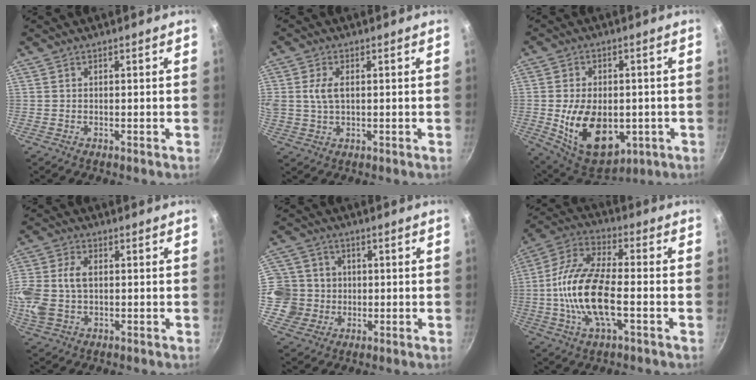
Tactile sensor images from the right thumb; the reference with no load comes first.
{"total": 4.9, "force": [0.8, 3.0, 3.8], "torque": [-0.070, 0.005, 0.015]}
{"total": 17.0, "force": [-3.0, 11.0, 12.6], "torque": [-0.182, -0.006, -0.026]}
{"total": 12.8, "force": [0.1, 8.9, 9.2], "torque": [-0.213, 0.015, -0.001]}
{"total": 9.8, "force": [-0.2, 9.6, 2.1], "torque": [-0.008, 0.012, -0.013]}
{"total": 16.7, "force": [-3.0, 6.8, 14.9], "torque": [-0.285, 0.032, -0.074]}